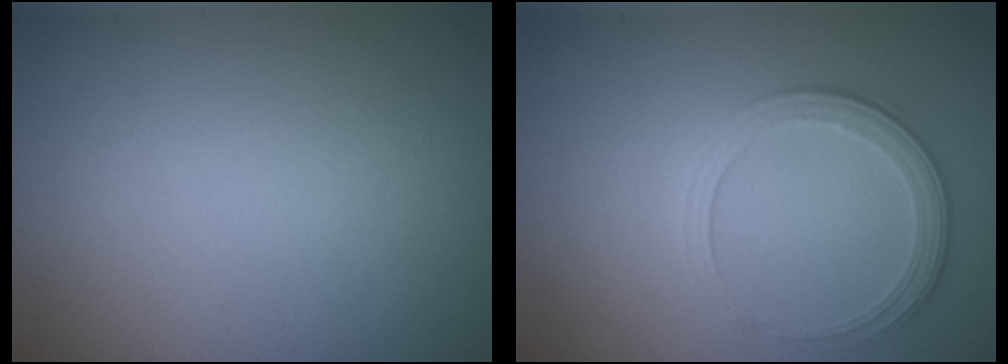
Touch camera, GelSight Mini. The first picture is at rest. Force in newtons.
{"total": 2.7, "press": 2.5, "slide": 1.2}